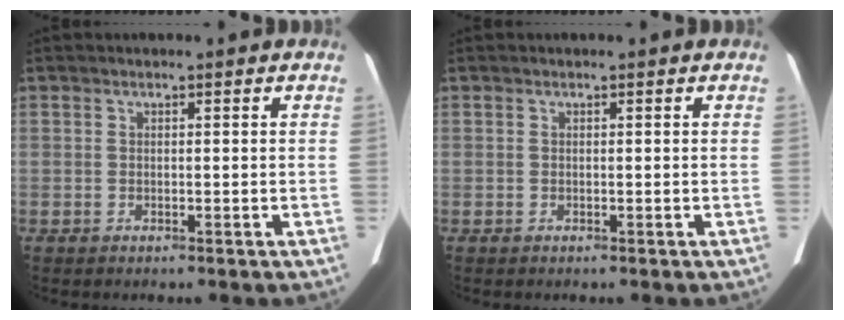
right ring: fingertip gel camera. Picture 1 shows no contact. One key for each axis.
{"total": 0.0}